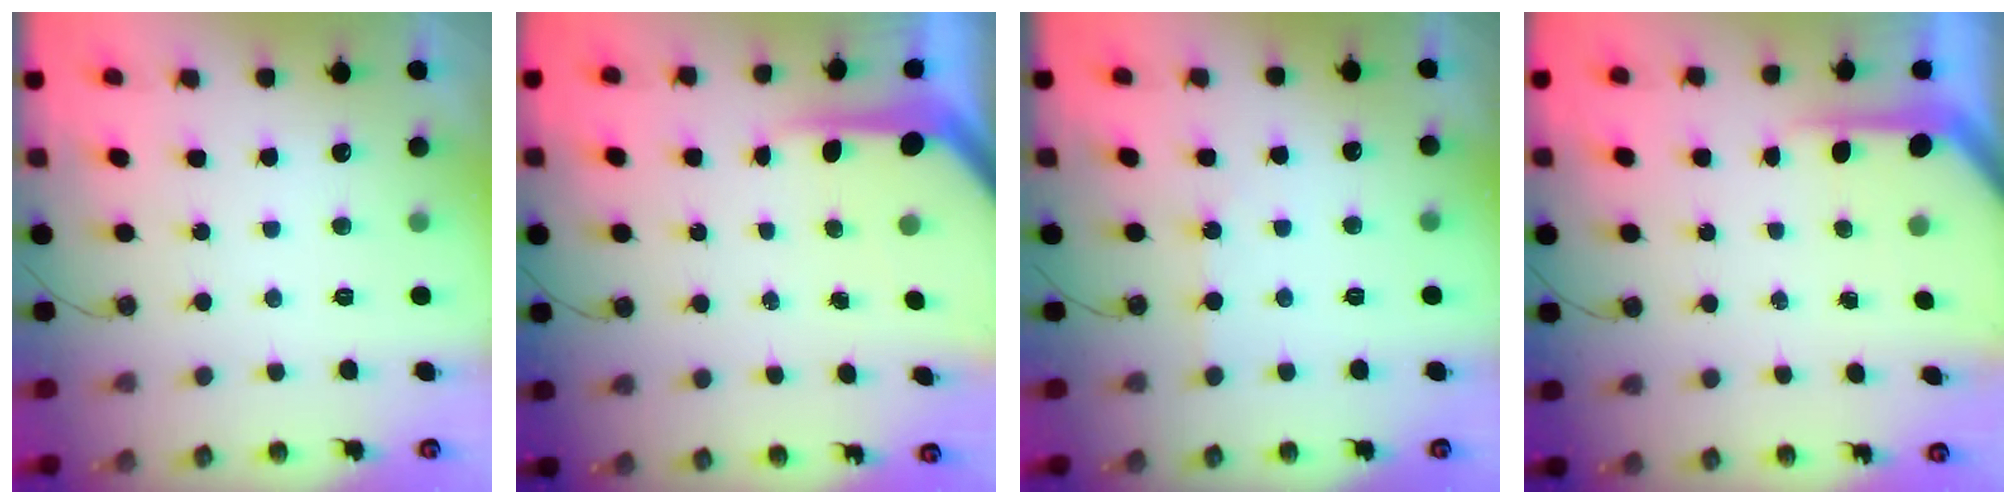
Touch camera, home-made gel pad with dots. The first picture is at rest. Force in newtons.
{"total": 8.3, "press": 8.3, "slide": 0.8}
{"total": 2.7, "press": 2.7, "slide": 0.5}
{"total": 5.5, "press": 5.5, "slide": 0.4}